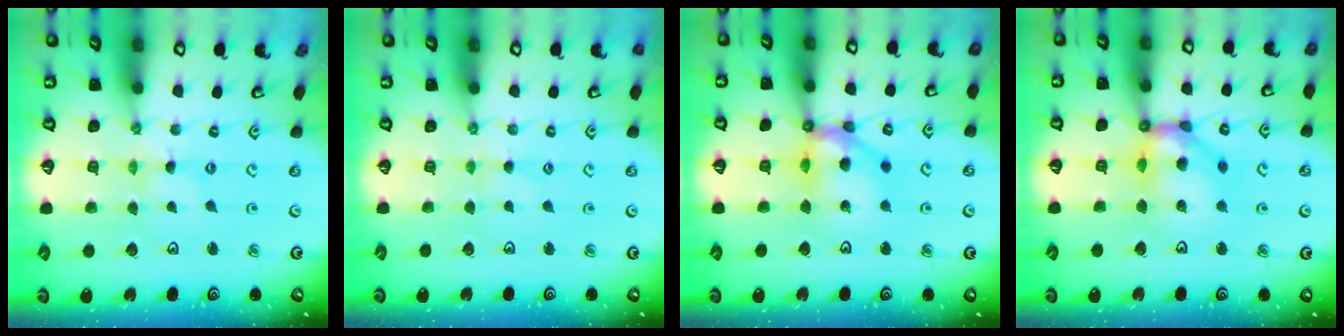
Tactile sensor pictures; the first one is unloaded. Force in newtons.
{"total": 2.4, "press": 2.3, "slide": 0.3}
{"total": 13.0, "press": 12.9, "slide": 1.9}
{"total": 13.3, "press": 13.2, "slide": 1.4}